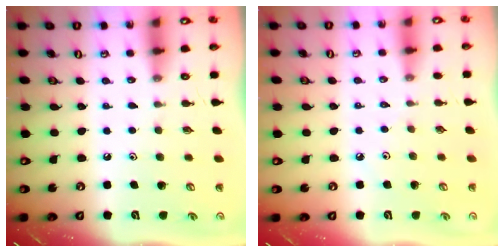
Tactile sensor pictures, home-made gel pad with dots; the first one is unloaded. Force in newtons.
{"total": 1.9, "press": 1.9, "slide": 0.4}